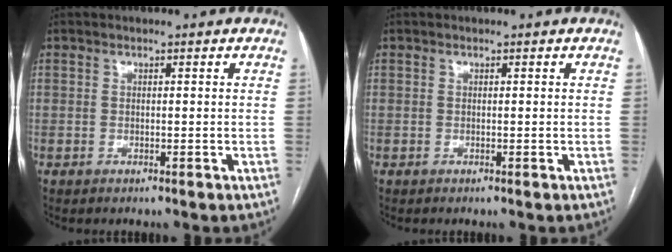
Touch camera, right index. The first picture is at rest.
{"total": 0.0}